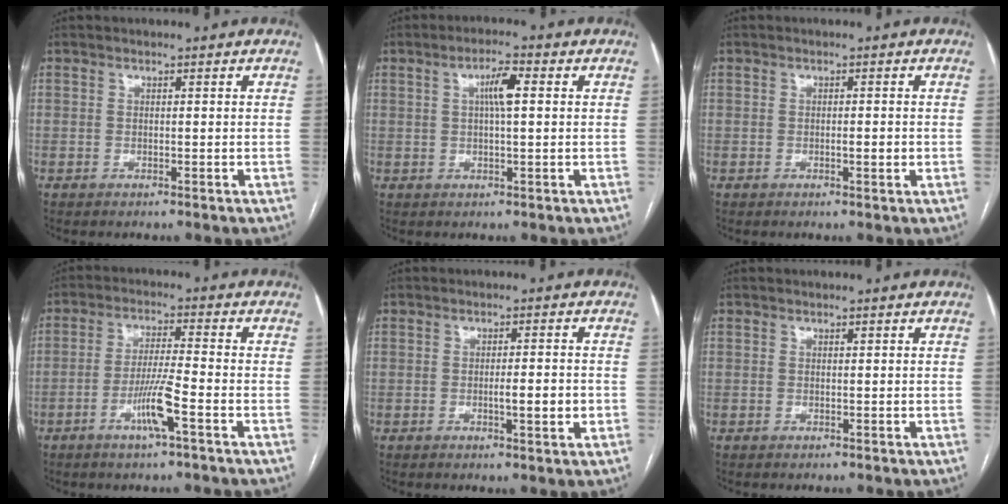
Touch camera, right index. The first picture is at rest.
{"total": 4.3, "force": [0.9, 0.6, 4.1], "torque": [-0.075, 0.009, 0.015]}
{"total": 1.5, "force": [-0.3, 0.3, 1.4], "torque": [-0.021, -0.001, -0.005]}
{"total": 6.6, "force": [-3.0, -0.3, 5.8], "torque": [-0.114, -0.006, -0.057]}
{"total": 3.8, "force": [-0.8, 0.4, 3.7], "torque": [-0.058, -0.003, -0.011]}
{"total": 0.0}